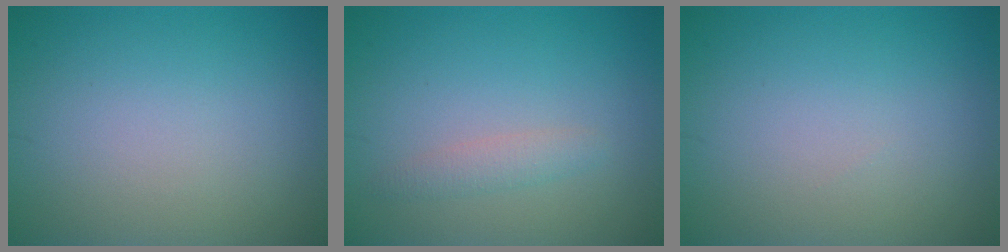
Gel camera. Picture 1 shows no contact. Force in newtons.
{"total": 1.4, "press": 1.4, "slide": 0.1}
{"total": 0.0}